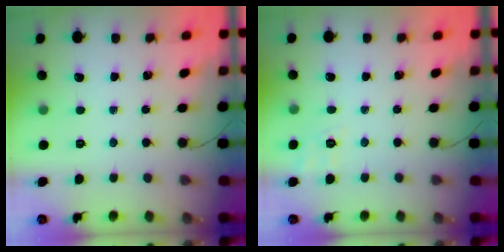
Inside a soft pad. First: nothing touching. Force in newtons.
{"total": 2.9, "press": 2.1, "slide": 2.0}